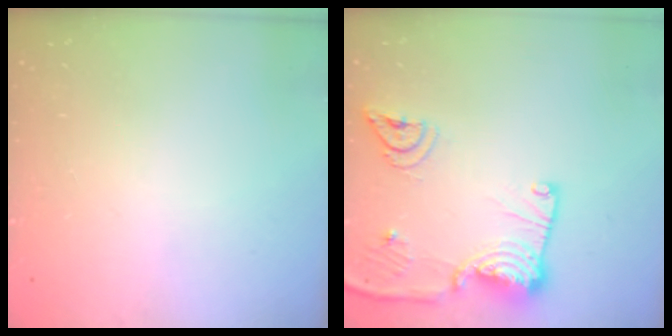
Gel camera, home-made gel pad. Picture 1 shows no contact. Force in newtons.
{"total": 16.4, "press": 16.3, "slide": 2.0}